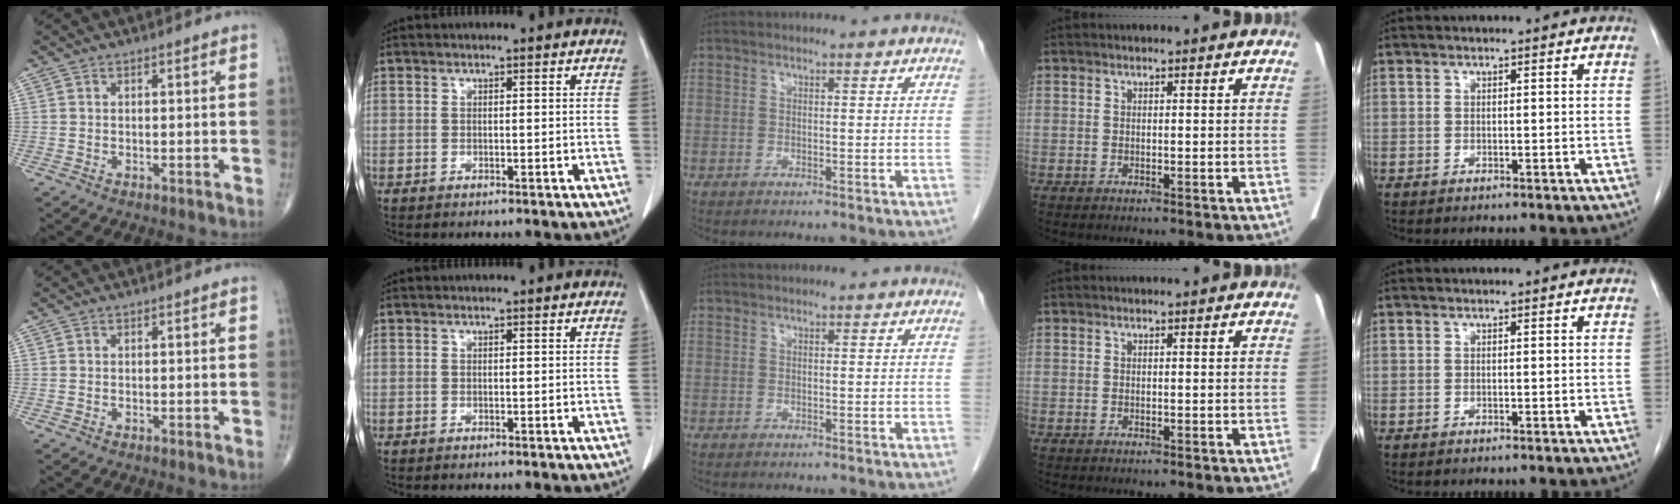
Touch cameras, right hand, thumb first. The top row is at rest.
{}